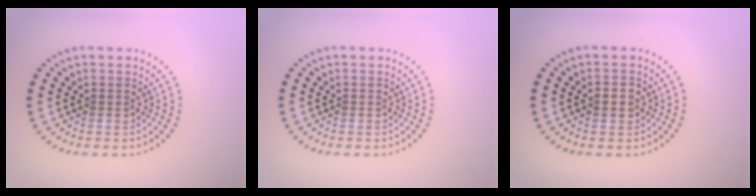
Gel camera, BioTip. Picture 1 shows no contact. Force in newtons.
{"total": 0.0}
{"total": 0.9, "press": 0.9, "slide": 0.0}